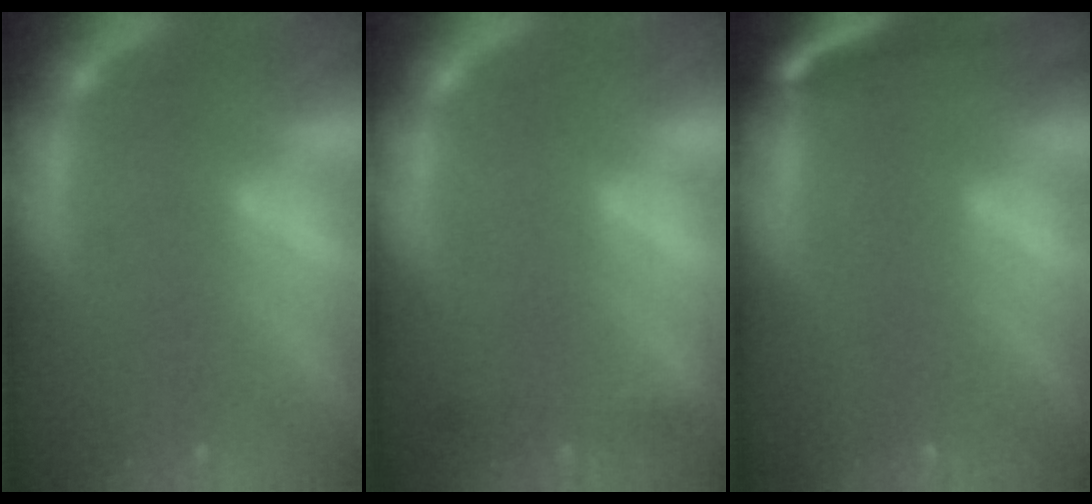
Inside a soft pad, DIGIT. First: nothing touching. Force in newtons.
{"total": 1.9}
{"total": 5.5}